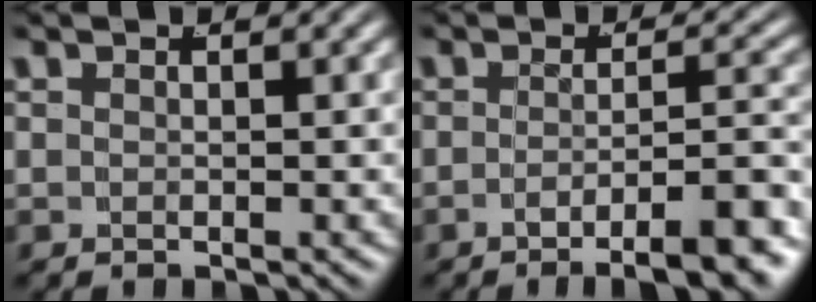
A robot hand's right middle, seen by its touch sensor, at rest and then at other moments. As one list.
[{"total": 7.3, "force": [-5.3, 1.1, 4.8], "torque": [-0.055, -0.005, -0.081]}]